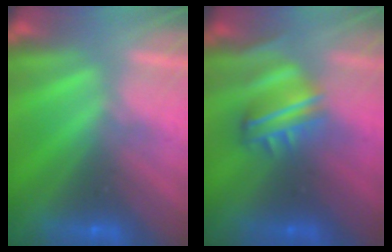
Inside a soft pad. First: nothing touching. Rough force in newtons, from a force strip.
{"total": 4.2}